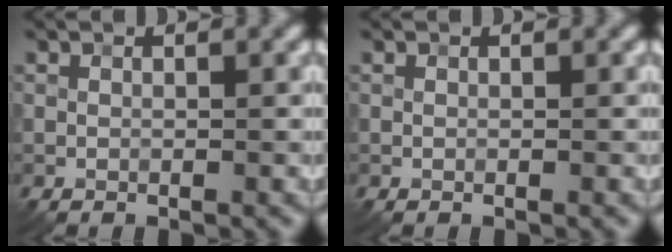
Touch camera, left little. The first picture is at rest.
{"total": 0.0}